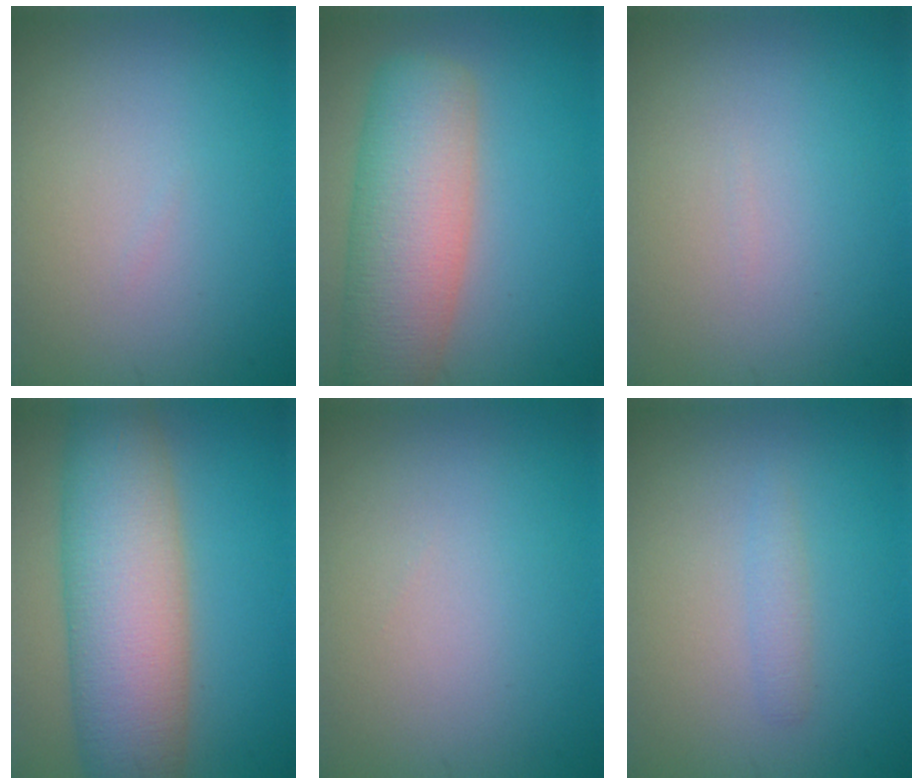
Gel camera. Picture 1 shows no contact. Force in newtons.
{"total": 8.8, "press": 8.7, "slide": 0.6}
{"total": 0.0}
{"total": 10.7, "press": 10.7, "slide": 0.6}
{"total": 0.0}
{"total": 1.1, "press": 1.1, "slide": 0.1}